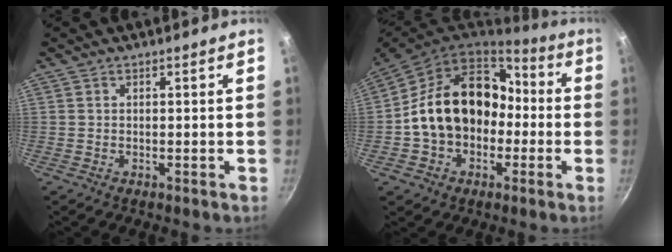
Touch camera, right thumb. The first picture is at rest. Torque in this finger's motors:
{"motor_torque": [2.25, 2.36, 0.70, -0.62, 0.31]}